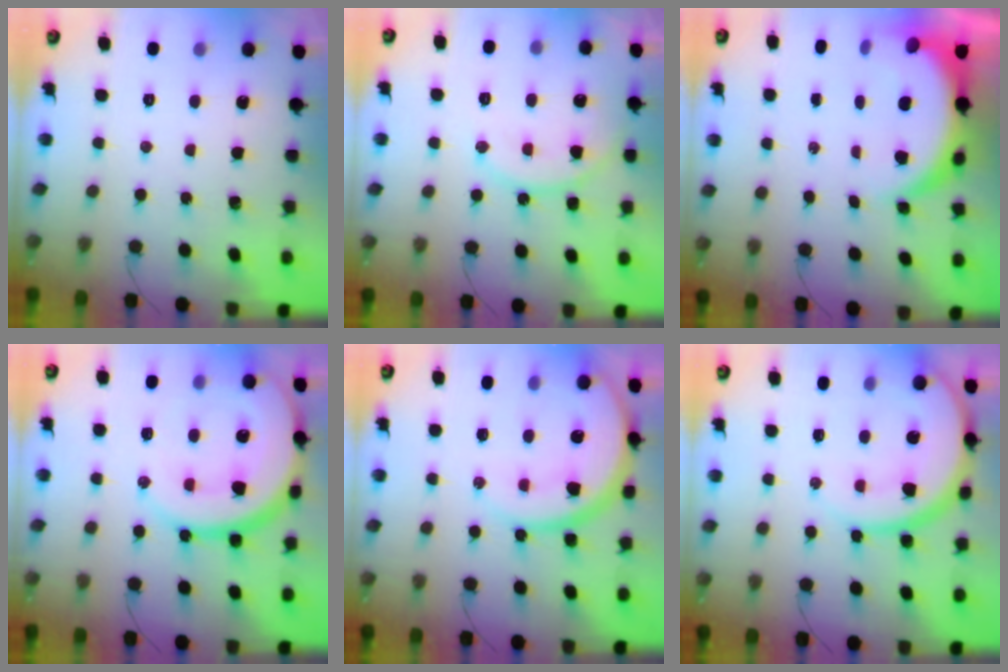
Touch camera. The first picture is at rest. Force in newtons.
{"total": 13.4, "press": 13.3, "slide": 1.2}
{"total": 9.3, "press": 9.2, "slide": 1.1}
{"total": 24.4, "press": 24.3, "slide": 2.5}
{"total": 17.2, "press": 17.1, "slide": 1.8}
{"total": 16.0, "press": 15.9, "slide": 1.7}